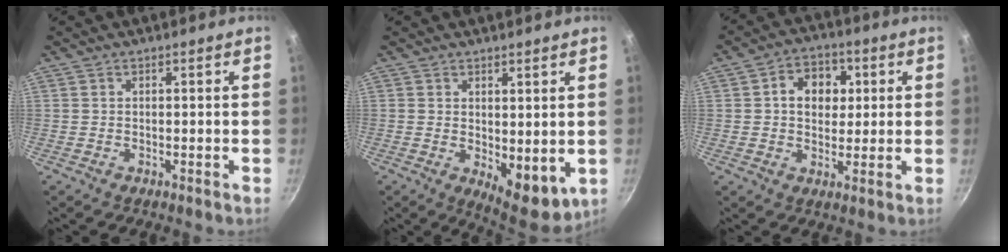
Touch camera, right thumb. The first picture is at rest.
{"total": 7.8, "force": [0.8, 4.1, 6.6], "torque": [-0.074, -0.023, 0.020]}
{"total": 8.7, "force": [1.8, 6.8, 5.1], "torque": [-0.041, 0.003, 0.017]}